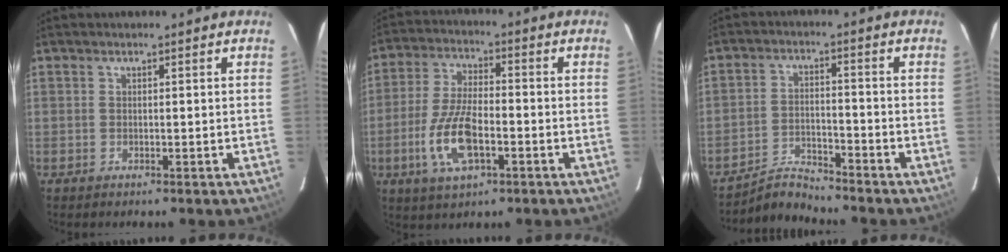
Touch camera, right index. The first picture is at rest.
{"total": 11.6, "force": [-3.9, 4.5, 9.9], "torque": [-0.210, -0.005, -0.072]}
{"total": 5.6, "force": [-5.5, -0.1, -0.5], "torque": [-0.004, 0.018, -0.103]}